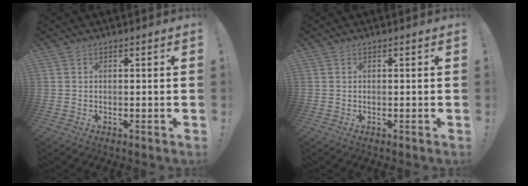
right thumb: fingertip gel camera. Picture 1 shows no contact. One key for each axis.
{"total": 0.0}